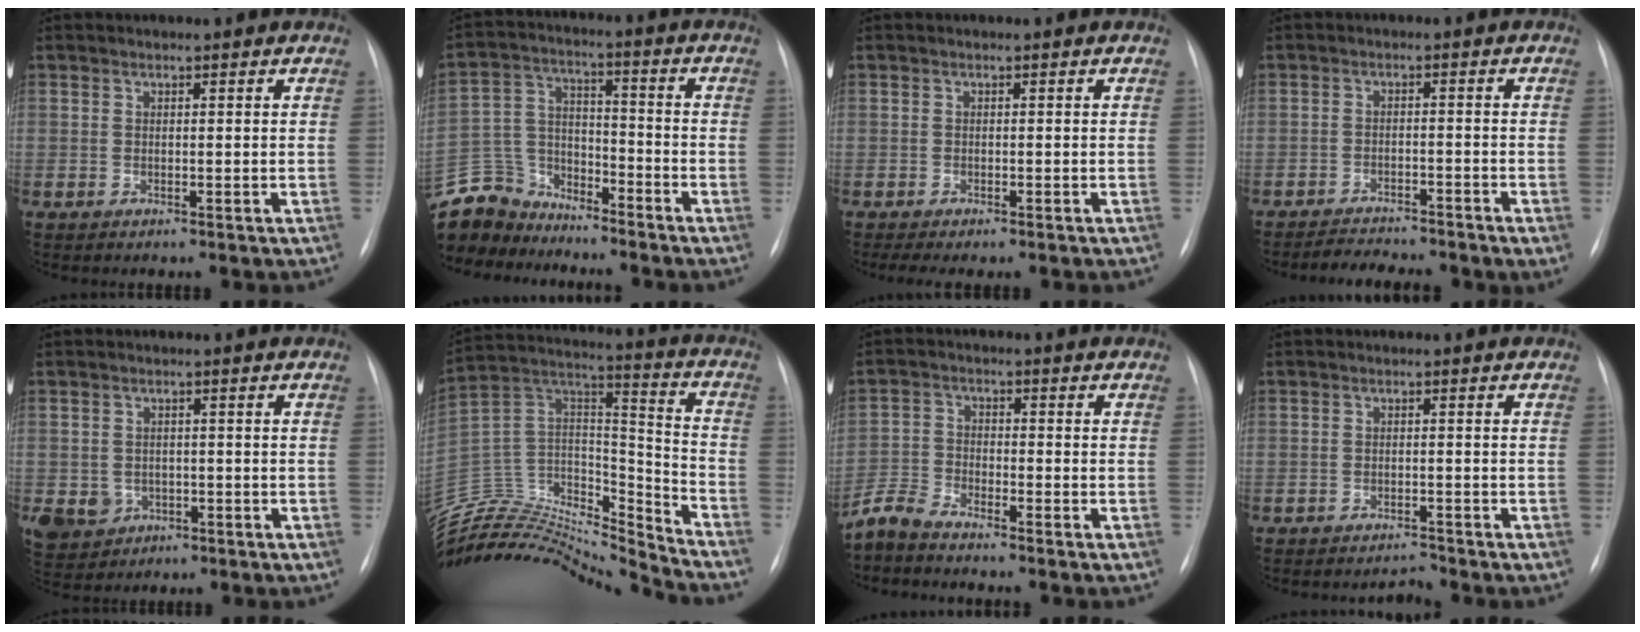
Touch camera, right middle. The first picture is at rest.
{"total": 12.5, "force": [-11.6, 4.7, 1.3], "torque": [-0.039, 0.025, -0.221]}
{"total": 3.8, "force": [-3.0, 0.8, 2.2], "torque": [-0.033, -0.009, -0.036]}
{"total": 4.6, "force": [-4.4, -0.1, 1.4], "torque": [-0.024, -0.016, -0.072]}
{"total": 7.0, "force": [-2.5, 6.3, 1.8], "torque": [-0.049, 0.007, -0.027]}
{"total": 26.9, "force": [-25.7, 4.3, 6.7], "torque": [-0.170, 0.026, -0.426]}
{"total": 4.5, "force": [-4.5, 0.1, 0.8], "torque": [-0.022, -0.020, -0.091]}
{"total": 1.8, "force": [-1.8, -0.3, -0.3], "torque": [0.007, -0.011, -0.024]}